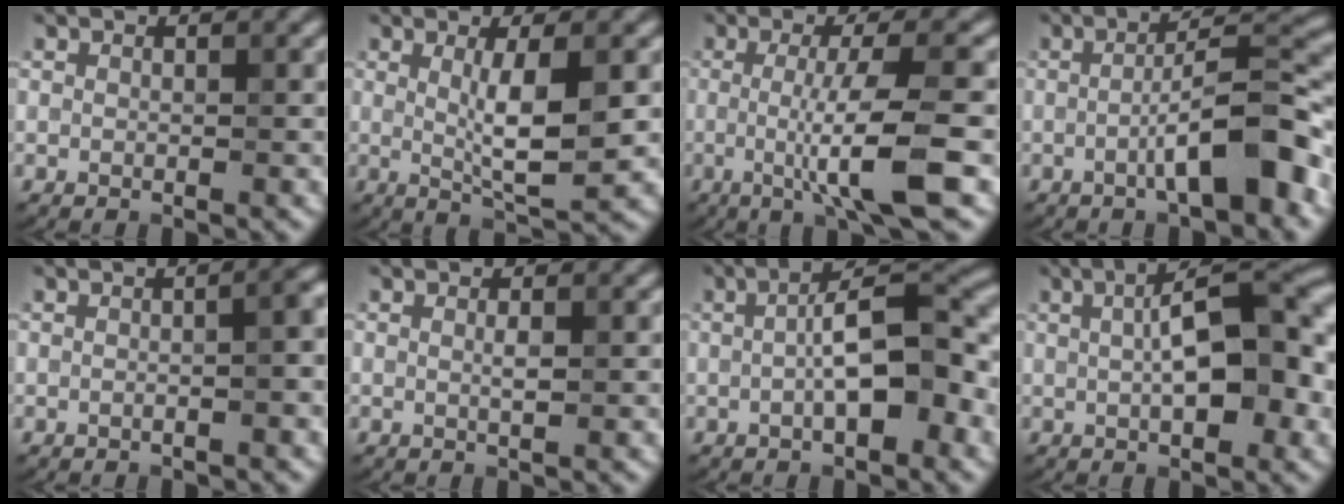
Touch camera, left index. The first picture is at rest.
{"total": 5.1, "force": [0.5, 1.0, 4.9], "torque": [-0.083, -0.006, 0.013]}
{"total": 7.3, "force": [-1.1, 1.2, 7.1], "torque": [-0.115, -0.008, -0.022]}
{"total": 7.0, "force": [-2.4, 1.3, 6.4], "torque": [-0.098, 0.022, -0.042]}
{"total": 3.5, "force": [-0.2, 1.3, 3.3], "torque": [-0.020, 0.014, -0.013]}
{"total": 1.0, "force": [0.1, 0.2, 1.0], "torque": [-0.015, 0.003, 0.001]}
{"total": 7.5, "force": [-1.0, 2.3, 7.1], "torque": [-0.105, 0.012, -0.021]}
{"total": 8.8, "force": [0.8, 3.0, 8.2], "torque": [-0.119, 0.010, 0.009]}